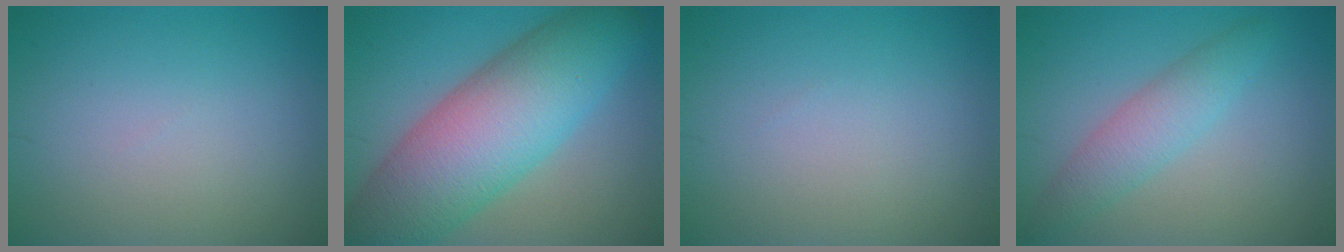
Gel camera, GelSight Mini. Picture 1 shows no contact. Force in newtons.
{"total": 12.2, "press": 12.2, "slide": 0.2}
{"total": 0.0}
{"total": 3.2, "press": 3.2, "slide": 0.0}